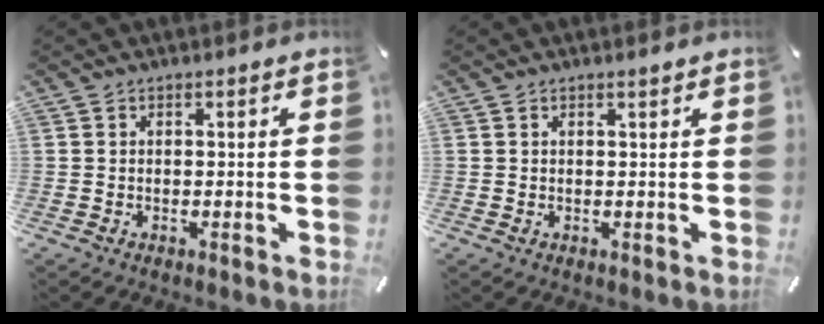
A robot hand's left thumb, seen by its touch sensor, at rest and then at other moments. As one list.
[{"total": 0.7, "force": [0.5, 0.0, 0.5], "torque": [-0.010, 0.001, 0.009]}]